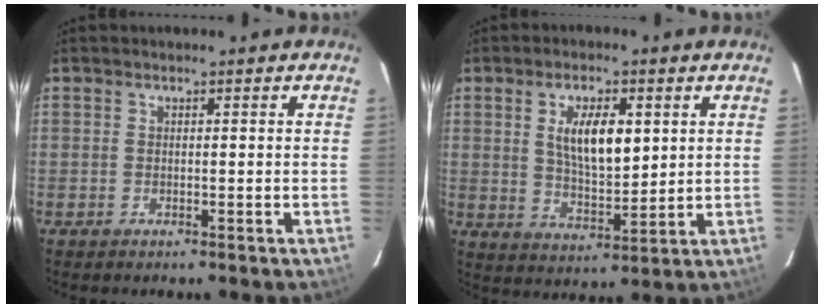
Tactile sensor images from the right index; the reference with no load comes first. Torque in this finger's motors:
{"motor_torque": [1.70, 0.32, 0.85, 0.21]}